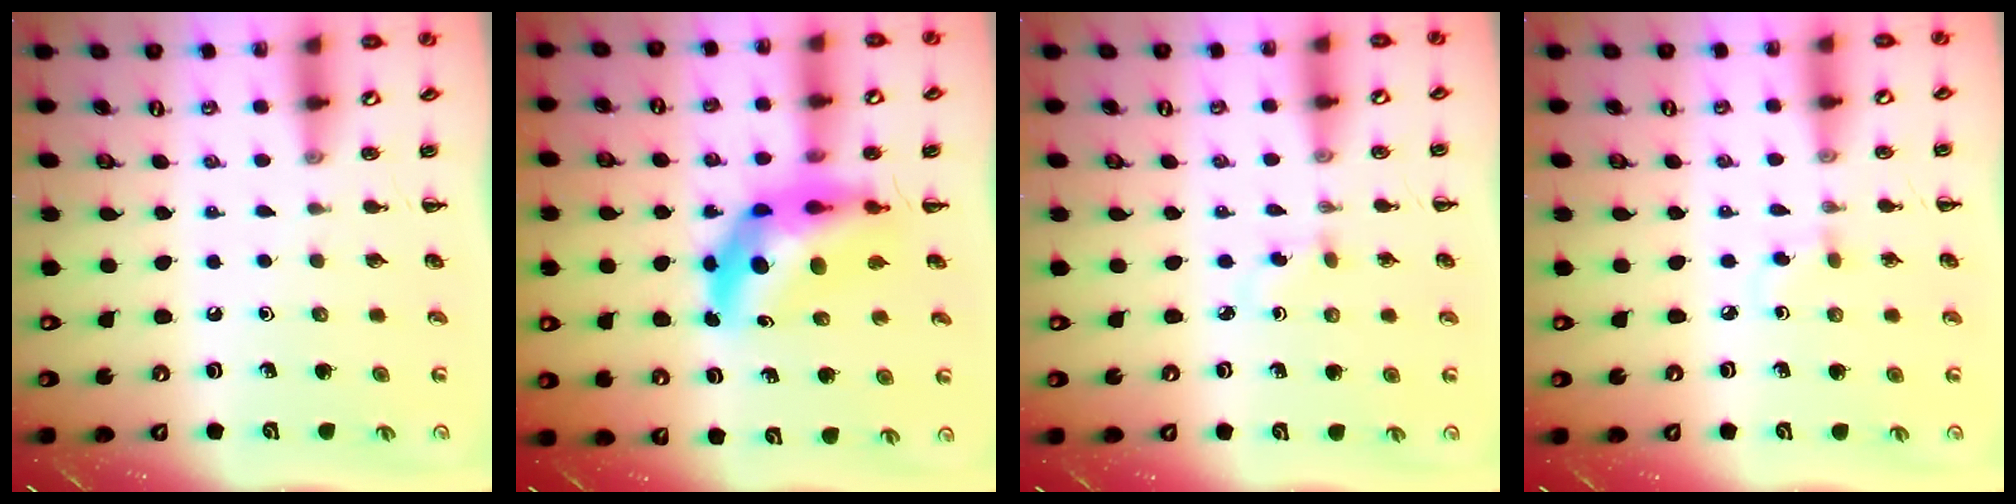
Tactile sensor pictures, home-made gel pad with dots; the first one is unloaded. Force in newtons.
{"total": 9.8, "press": 9.3, "slide": 3.2}
{"total": 2.4, "press": 2.2, "slide": 0.9}
{"total": 2.6, "press": 2.4, "slide": 1.2}